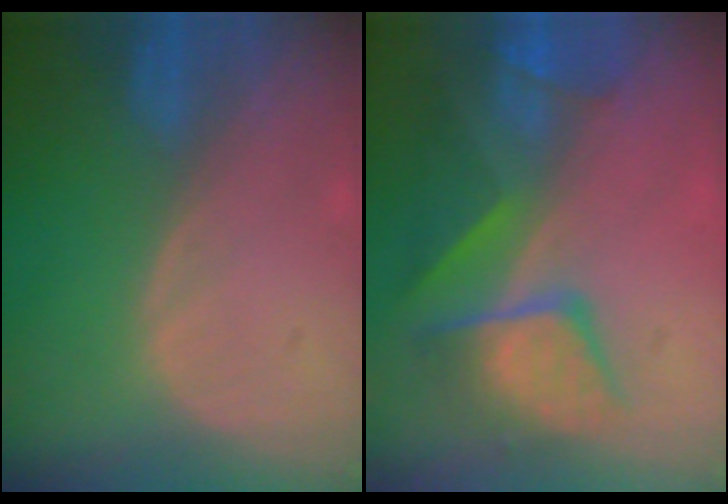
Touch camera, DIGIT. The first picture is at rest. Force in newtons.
{"total": 10.1, "press": 8.7, "slide": 5.0}